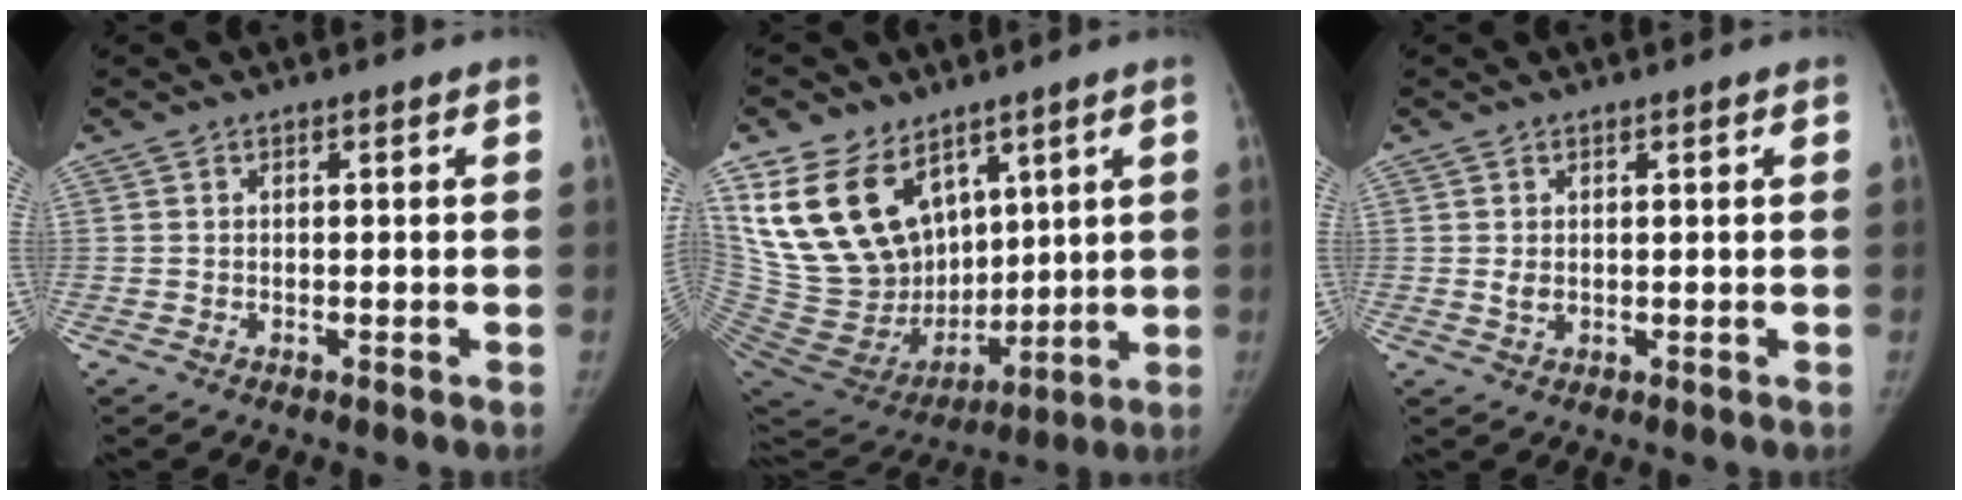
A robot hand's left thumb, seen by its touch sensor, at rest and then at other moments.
{"total": 22.0, "force": [10.5, 14.6, 12.6], "torque": [-0.209, -0.032, 0.221]}
{"total": 1.5, "force": [0.4, 1.0, 1.1], "torque": [-0.016, -0.005, 0.011]}